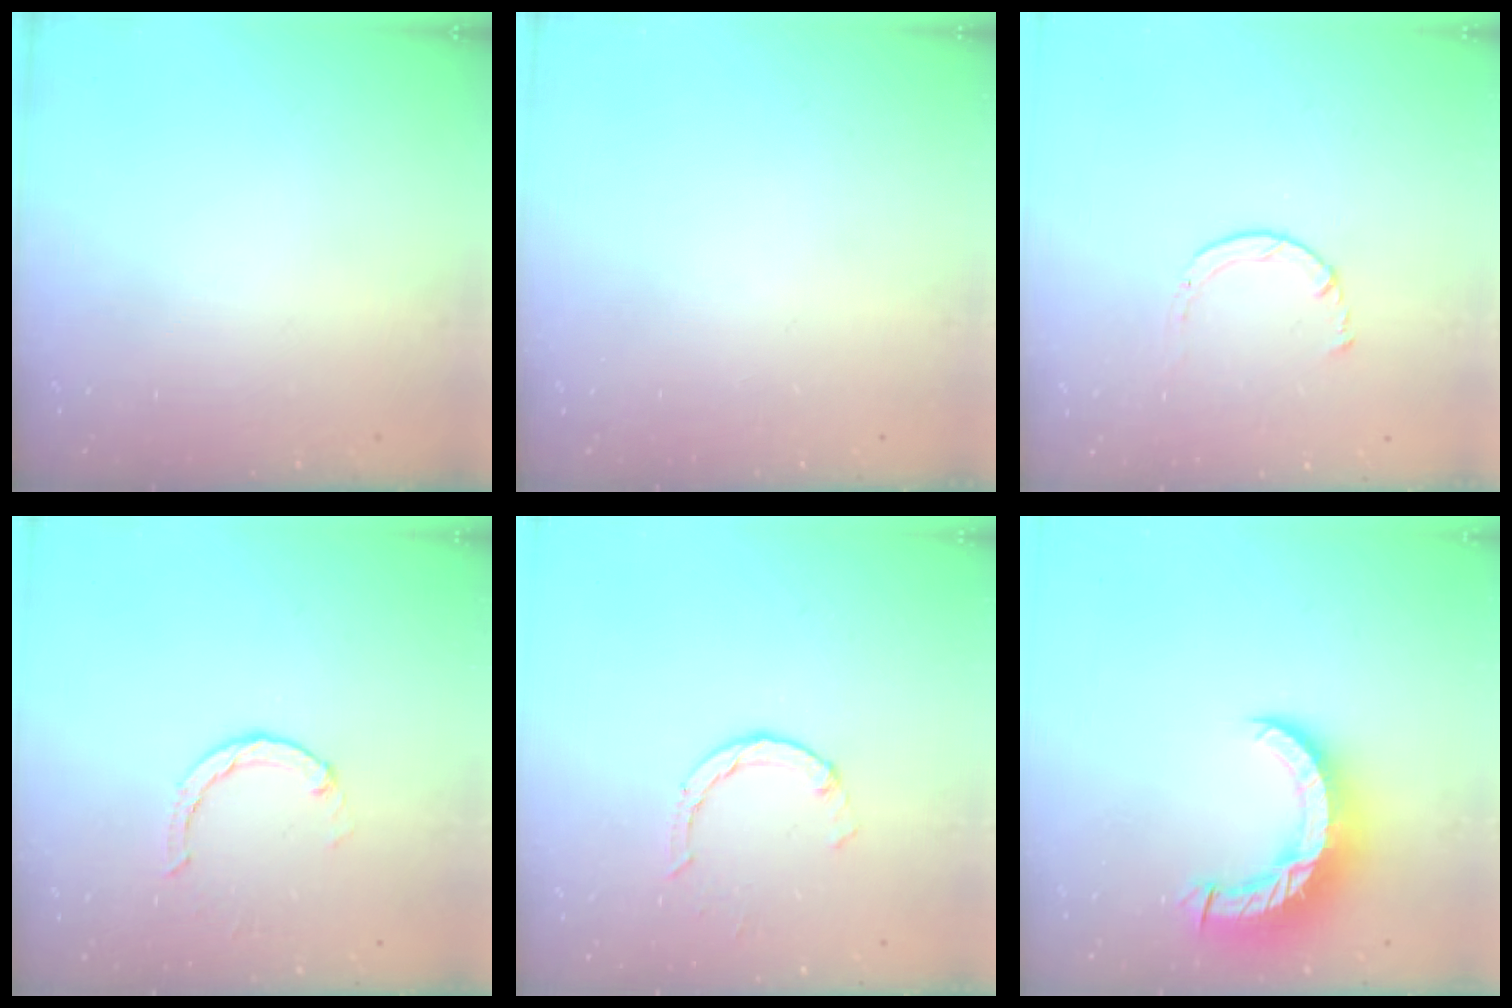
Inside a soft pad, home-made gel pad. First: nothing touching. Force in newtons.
{"total": 0.0}
{"total": 2.0, "press": 1.9, "slide": 0.3}
{"total": 2.0, "press": 2.0, "slide": 0.2}
{"total": 1.4, "press": 1.4, "slide": 0.2}
{"total": 11.4, "press": 11.3, "slide": 1.1}